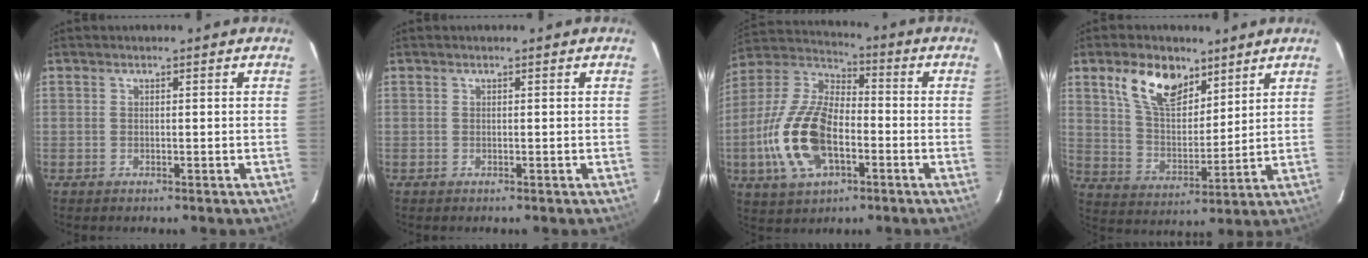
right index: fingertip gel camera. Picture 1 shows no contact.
{"total": 0.0}
{"total": 17.8, "force": [-5.1, 9.3, 14.3], "torque": [-0.316, 0.000, -0.095]}
{"total": 12.1, "force": [7.4, 6.4, 7.2], "torque": [-0.132, 0.012, 0.142]}